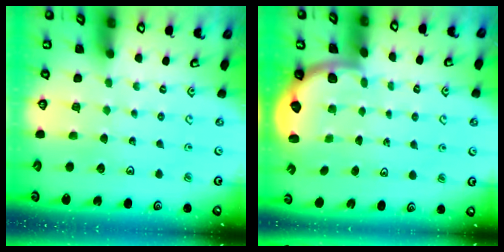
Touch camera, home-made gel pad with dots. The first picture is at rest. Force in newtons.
{"total": 2.2, "press": 2.0, "slide": 0.8}